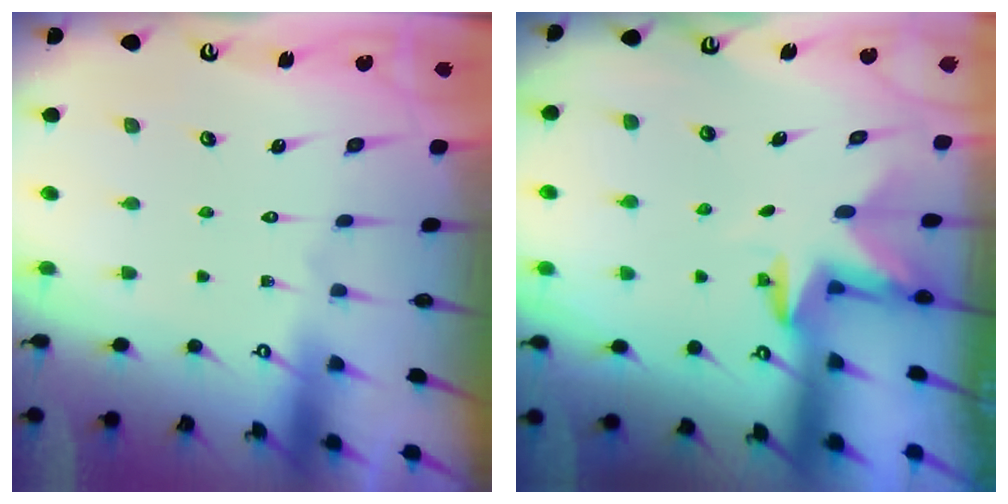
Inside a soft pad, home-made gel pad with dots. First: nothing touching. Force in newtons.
{"total": 2.9, "press": 2.9, "slide": 0.2}